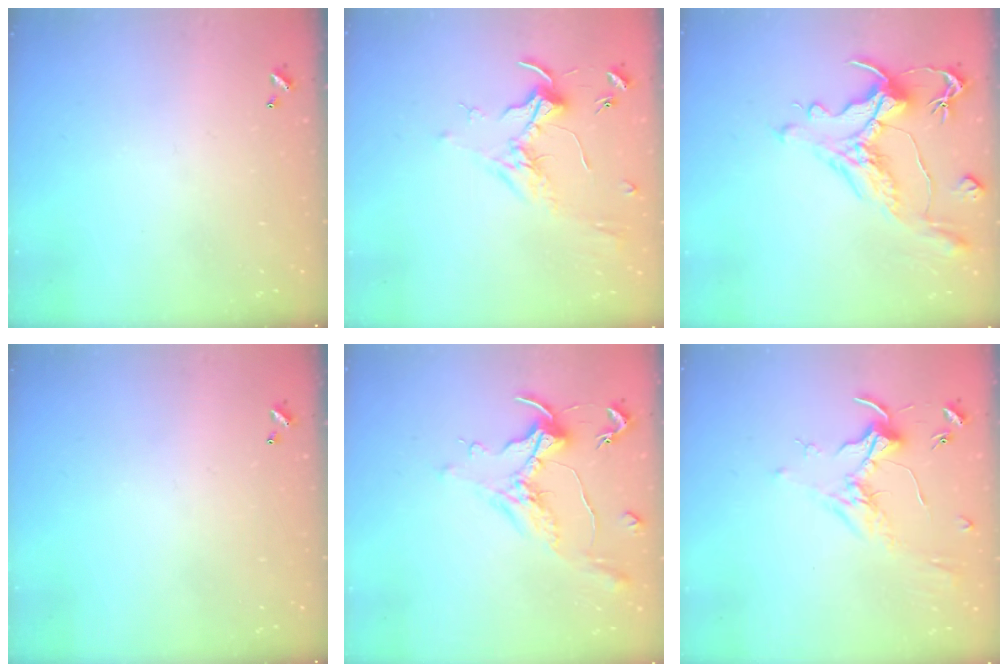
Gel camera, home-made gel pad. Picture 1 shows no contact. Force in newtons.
{"total": 1.8, "press": 1.7, "slide": 0.7}
{"total": 2.5, "press": 2.0, "slide": 1.5}
{"total": 0.0}
{"total": 1.3, "press": 1.1, "slide": 0.6}
{"total": 1.6, "press": 1.4, "slide": 0.8}